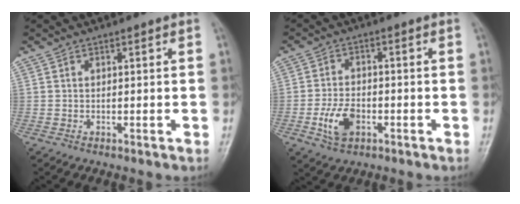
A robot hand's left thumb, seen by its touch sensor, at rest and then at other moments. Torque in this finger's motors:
{"motor_torque": [-0.36, 0.84, 0.56, 0.16, 0.07]}